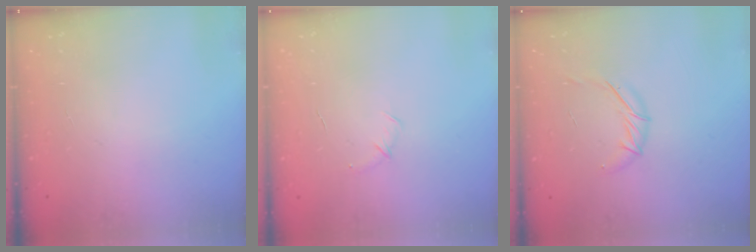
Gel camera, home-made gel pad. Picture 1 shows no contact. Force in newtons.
{"total": 5.0, "press": 4.9, "slide": 1.3}
{"total": 5.8, "press": 5.7, "slide": 1.3}